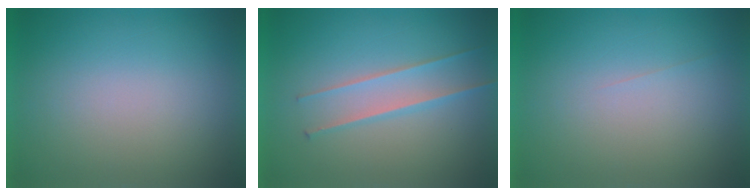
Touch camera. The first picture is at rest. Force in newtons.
{"total": 2.3}
{"total": 1.5}